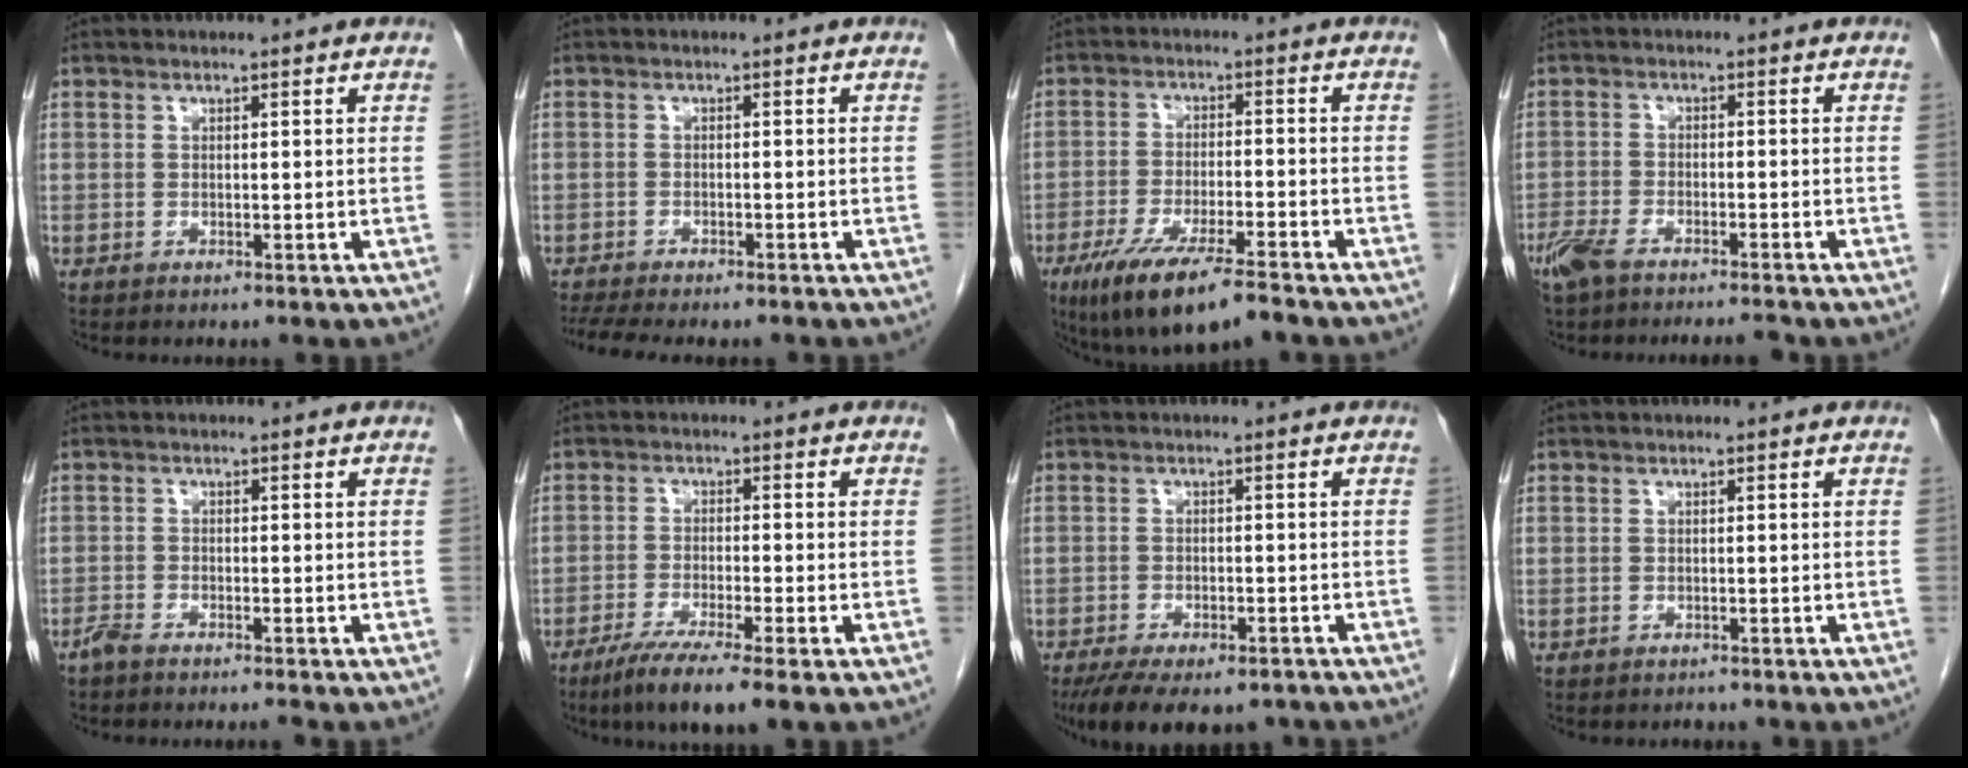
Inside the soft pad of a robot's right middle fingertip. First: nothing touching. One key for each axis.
{"total": 9.8, "fx": -8.4, "fy": 2.2, "fz": 4.6, "tx": -0.072, "ty": -0.005, "tz": -0.120}
{"total": 11.4, "fx": -7.8, "fy": 1.8, "fz": 8.1, "tx": -0.144, "ty": -0.025, "tz": -0.130}
{"total": 6.6, "fx": -5.6, "fy": 1.3, "fz": 3.2, "tx": -0.064, "ty": -0.008, "tz": -0.100}
{"total": 2.6, "fx": -2.4, "fy": 0.0, "fz": 1.0, "tx": -0.019, "ty": -0.004, "tz": -0.045}
{"total": 7.5, "fx": -5.0, "fy": -0.1, "fz": 5.6, "tx": -0.099, "ty": -0.020, "tz": -0.085}
{"total": 12.2, "fx": -9.1, "fy": 5.1, "fz": 6.3, "tx": -0.109, "ty": -0.009, "tz": -0.128}
{"total": 0.8, "fx": -0.5, "fy": 0.5, "fz": -0.2, "tx": -0.008, "ty": 0.001, "tz": -0.012}